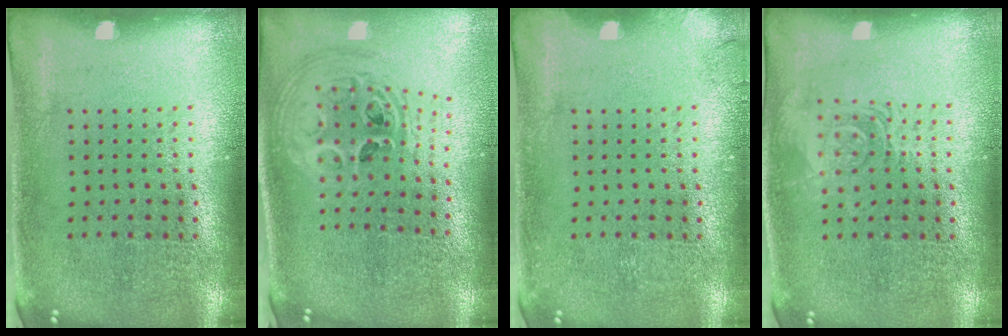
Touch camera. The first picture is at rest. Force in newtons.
{"total": 2.6, "press": 1.9, "slide": 1.8}
{"total": 0.7, "press": 0.7, "slide": 0.2}
{"total": 1.6, "press": 1.6, "slide": 0.3}